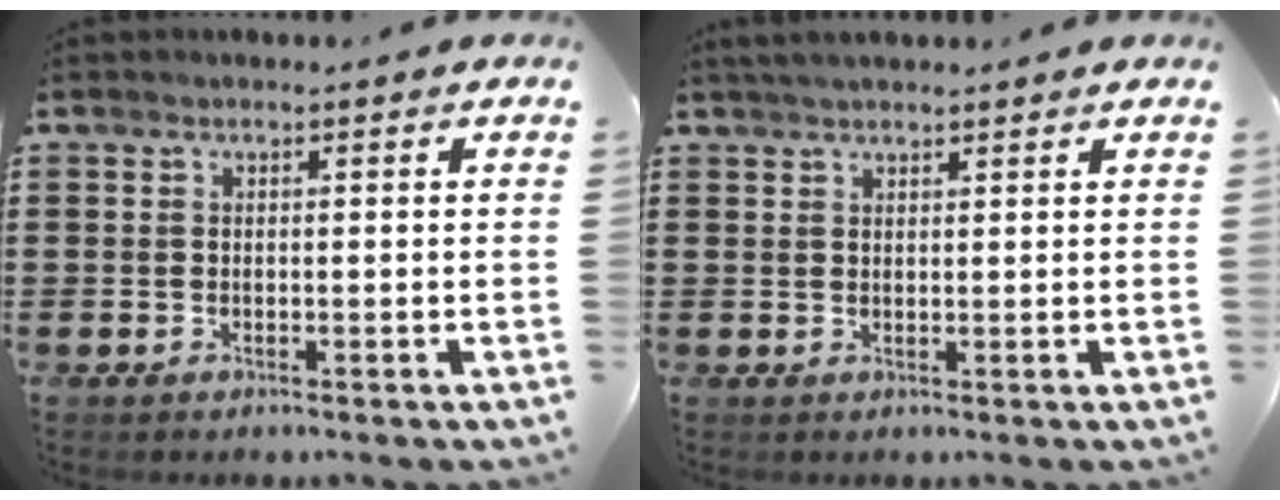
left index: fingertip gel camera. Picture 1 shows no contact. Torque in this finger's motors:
{"motor_torque": [1.09, -1.04, 0.28, 0.08]}